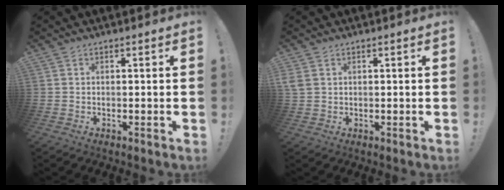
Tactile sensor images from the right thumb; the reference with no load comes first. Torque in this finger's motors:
{"motor_torque": [0.57, 0.84, 0.15, -0.18, 0.00]}